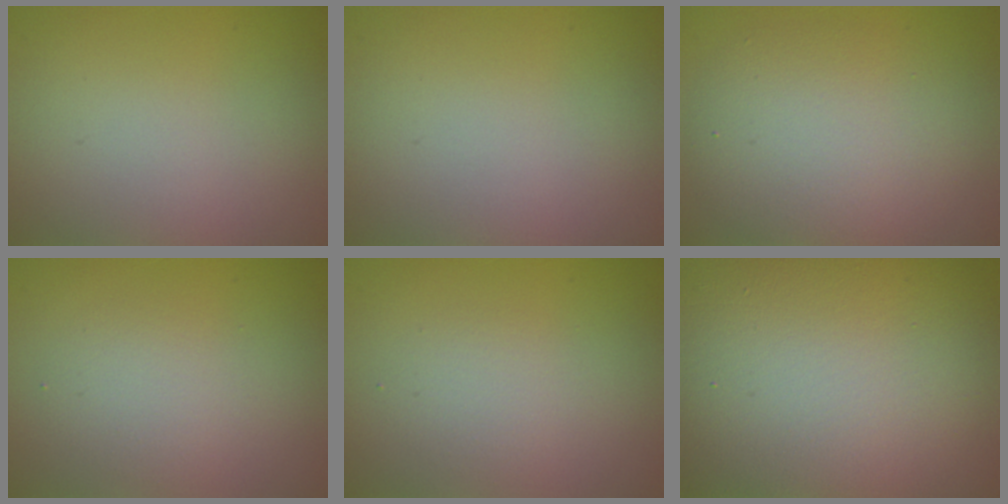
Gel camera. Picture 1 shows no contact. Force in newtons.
{"total": 0.0}
{"total": 6.0, "press": 6.0, "slide": 0.3}
{"total": 2.4, "press": 2.4, "slide": 0.1}
{"total": 1.8, "press": 1.8, "slide": 0.1}
{"total": 19.8, "press": 19.8, "slide": 1.1}